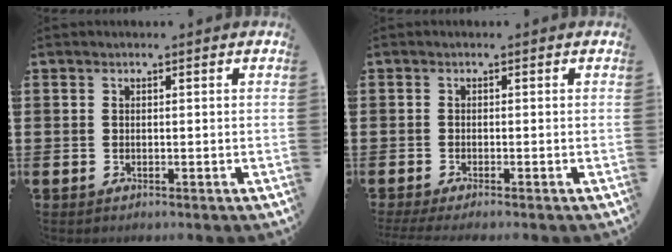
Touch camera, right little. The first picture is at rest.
{"total": 1.2, "force": [-0.9, -0.2, 0.7], "torque": [-0.009, 0.002, -0.017]}